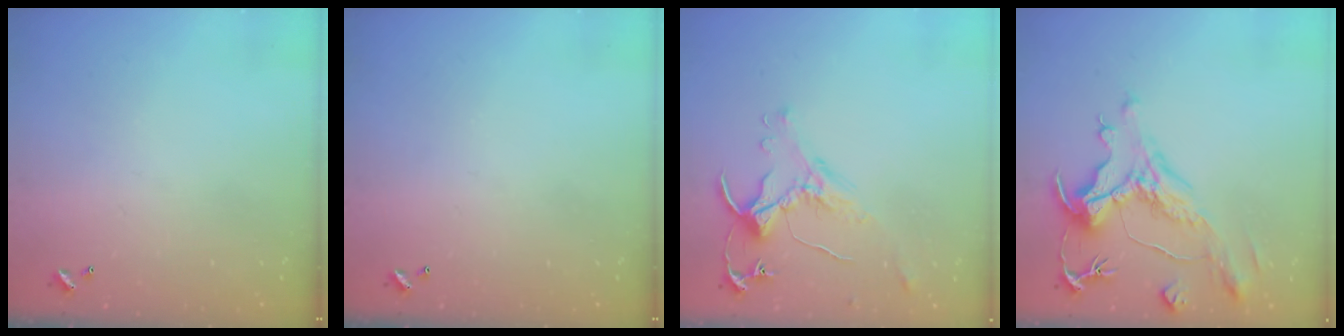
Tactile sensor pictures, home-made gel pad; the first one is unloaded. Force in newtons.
{"total": 0.0}
{"total": 0.8, "press": 0.7, "slide": 0.3}
{"total": 2.0, "press": 1.0, "slide": 1.7}